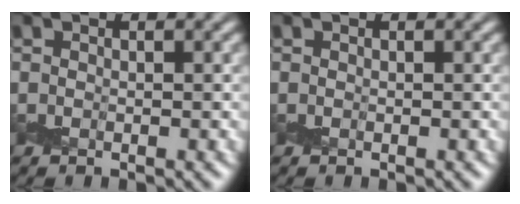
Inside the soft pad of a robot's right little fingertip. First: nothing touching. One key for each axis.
{"total": 0.0}